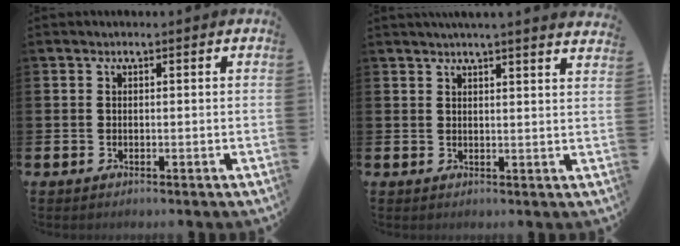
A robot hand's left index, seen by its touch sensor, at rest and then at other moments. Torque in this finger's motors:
{"motor_torque": [1.07, -1.07, 0.58, 0.19]}